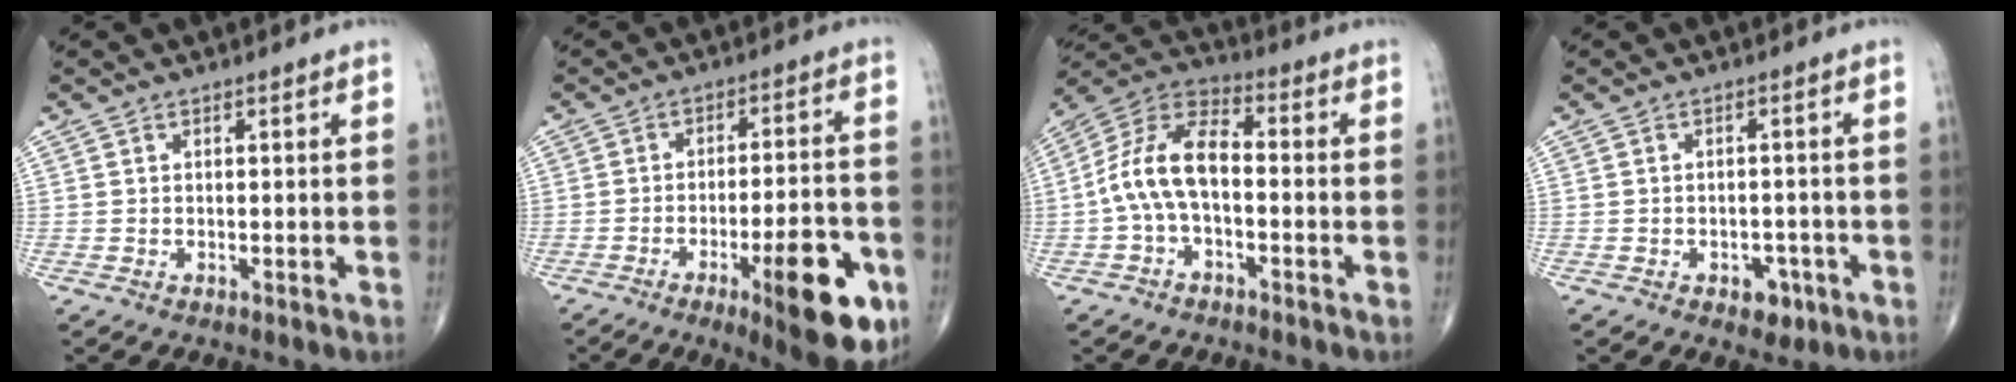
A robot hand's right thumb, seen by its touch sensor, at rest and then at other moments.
{"total": 16.5, "force": [-7.0, 4.5, 14.2], "torque": [-0.170, 0.023, -0.090]}
{"total": 11.5, "force": [-1.4, 6.2, 9.6], "torque": [-0.183, 0.041, -0.038]}
{"total": 4.0, "force": [-2.0, 2.6, 2.2], "torque": [-0.008, 0.012, -0.023]}